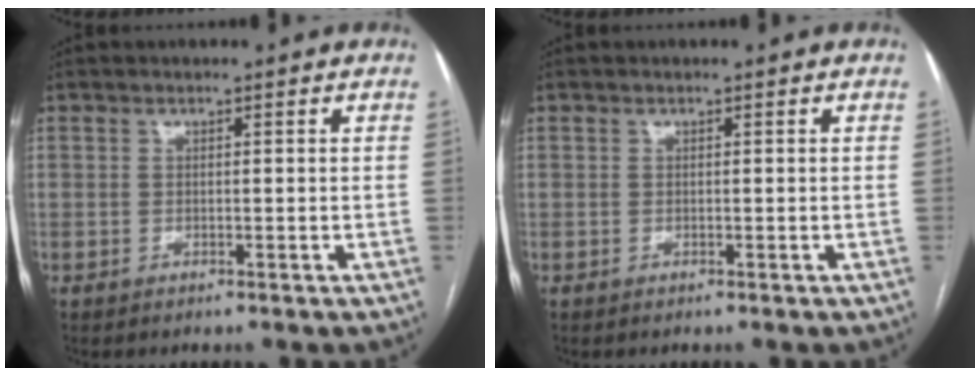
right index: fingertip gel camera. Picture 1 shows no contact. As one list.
[{"total": 0.0}]